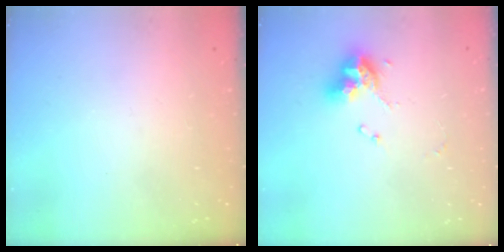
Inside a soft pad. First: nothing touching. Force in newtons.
{"total": 10.6, "press": 10.6, "slide": 0.8}